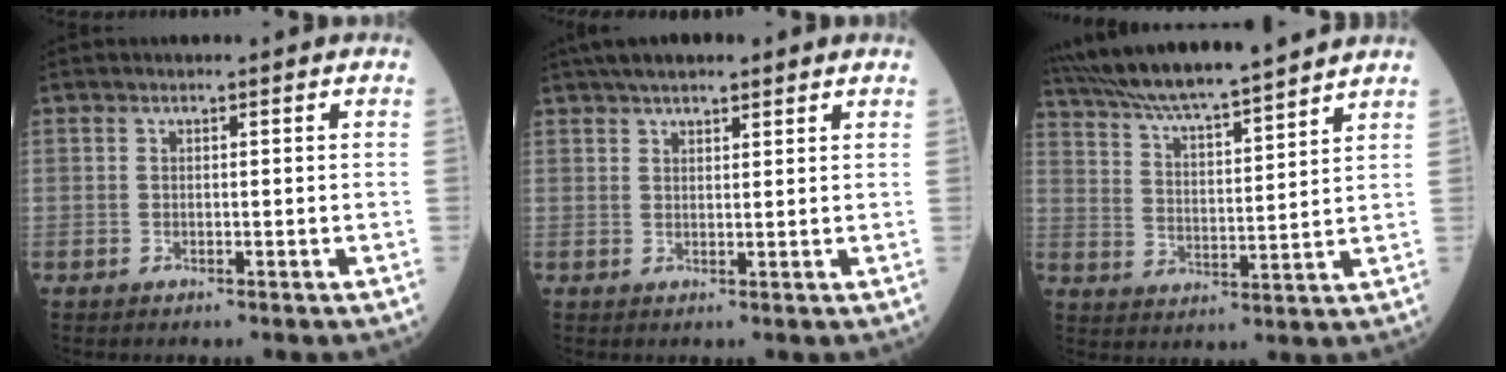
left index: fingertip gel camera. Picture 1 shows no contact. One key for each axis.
{"total": 6.0, "fx": 4.7, "fy": 1.5, "fz": 3.4, "tx": -0.054, "ty": 0.032, "tz": 0.075}
{"total": 17.2, "fx": 15.5, "fy": 0.5, "fz": 7.4, "tx": -0.136, "ty": 0.019, "tz": 0.255}